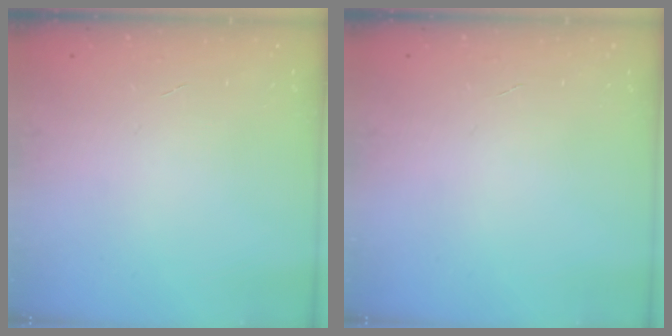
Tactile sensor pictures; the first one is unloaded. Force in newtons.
{"total": 0.0}